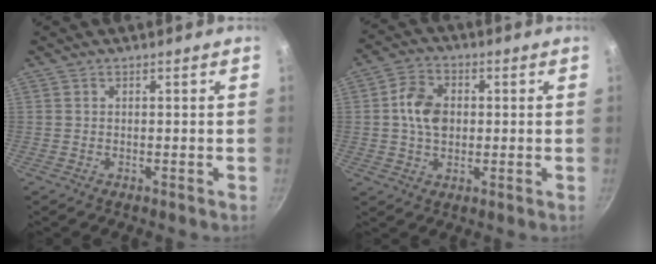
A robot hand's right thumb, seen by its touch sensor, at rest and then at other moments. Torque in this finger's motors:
{"motor_torque": [-0.39, 1.01, 0.75, -0.09, 0.08]}